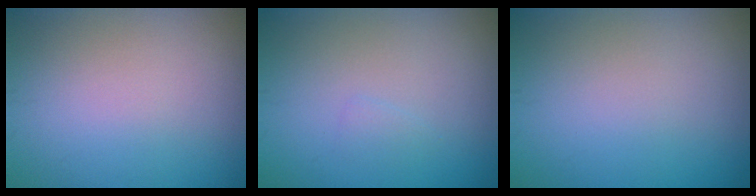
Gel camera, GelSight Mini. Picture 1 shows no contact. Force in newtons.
{"total": 0.6, "press": 0.6, "slide": 0.0}
{"total": 0.0}